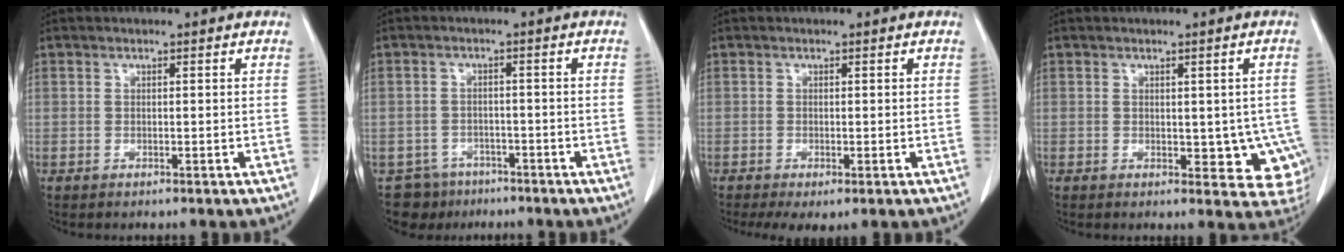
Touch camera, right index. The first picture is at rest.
{"total": 5.2, "force": [-3.8, 3.5, -0.5], "torque": [0.015, 0.008, -0.056]}
{"total": 3.4, "force": [-1.8, 1.3, 2.6], "torque": [-0.044, -0.010, -0.025]}
{"total": 6.9, "force": [-1.0, 4.2, 5.4], "torque": [-0.032, 0.001, -0.003]}